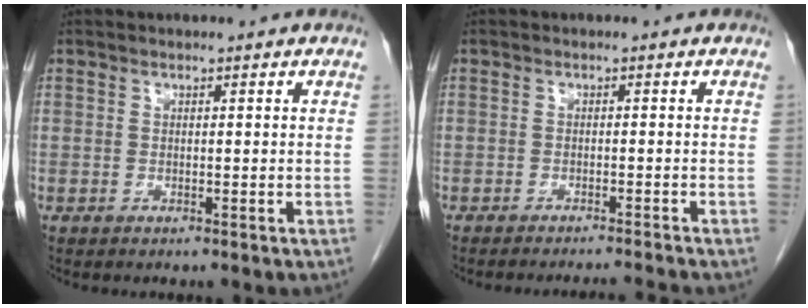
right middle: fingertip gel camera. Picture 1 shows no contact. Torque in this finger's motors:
{"motor_torque": [0.05, -0.04, 0.00, 0.00]}